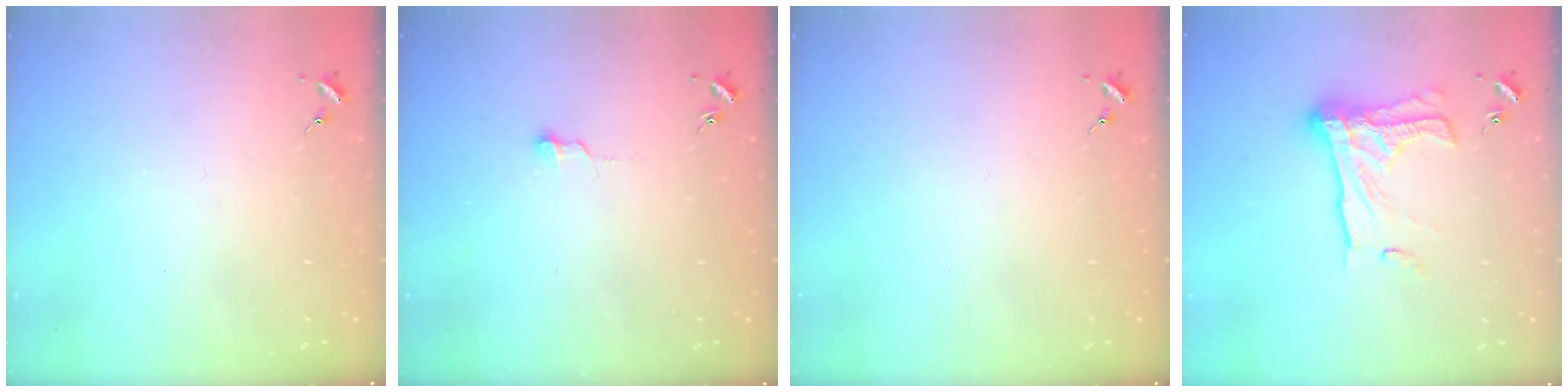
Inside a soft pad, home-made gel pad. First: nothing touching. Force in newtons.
{"total": 4.0, "press": 4.0, "slide": 0.4}
{"total": 0.0}
{"total": 17.7, "press": 17.6, "slide": 1.5}